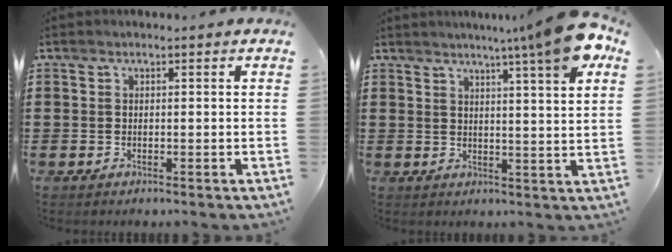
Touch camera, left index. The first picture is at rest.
{"total": 8.6, "force": [6.2, -0.7, 6.0], "torque": [-0.100, -0.028, 0.100]}